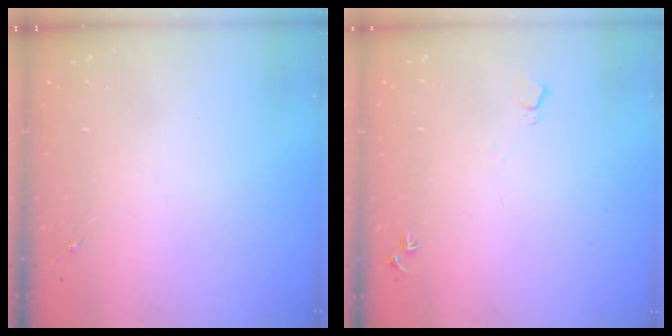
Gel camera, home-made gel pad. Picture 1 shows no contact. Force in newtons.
{"total": 5.8, "press": 5.8, "slide": 0.7}